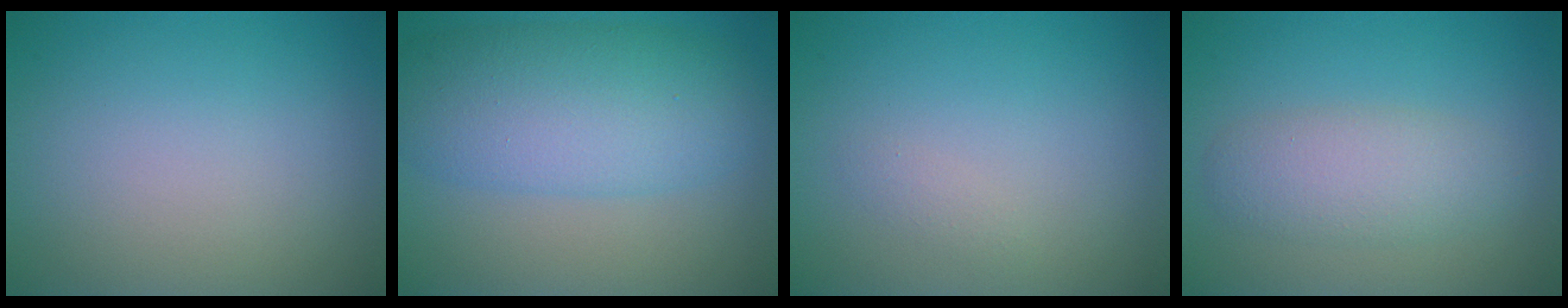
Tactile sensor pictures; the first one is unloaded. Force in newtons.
{"total": 8.0, "press": 8.0, "slide": 0.2}
{"total": 0.7, "press": 0.7, "slide": 0.1}
{"total": 3.5, "press": 3.5, "slide": 0.3}